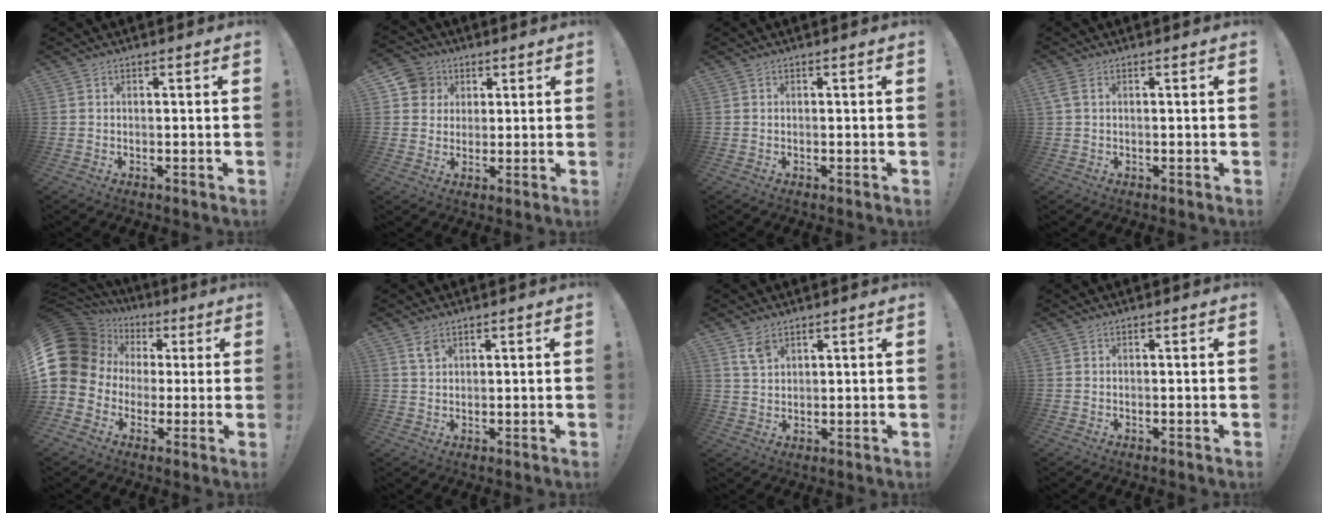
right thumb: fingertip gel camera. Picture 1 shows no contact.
{"total": 8.1, "force": [2.9, 7.3, 1.7], "torque": [-0.025, -0.014, 0.061]}
{"total": 0.0}
{"total": 2.2, "force": [0.9, 0.9, 1.8], "torque": [-0.044, 0.006, 0.019]}
{"total": 17.3, "force": [2.8, 14.9, 8.5], "torque": [-0.161, -0.004, 0.071]}
{"total": 3.1, "force": [2.1, 1.6, 1.7], "torque": [-0.023, -0.009, 0.038]}
{"total": 4.9, "force": [3.2, 2.8, 2.3], "torque": [-0.039, -0.013, 0.062]}
{"total": 0.0}